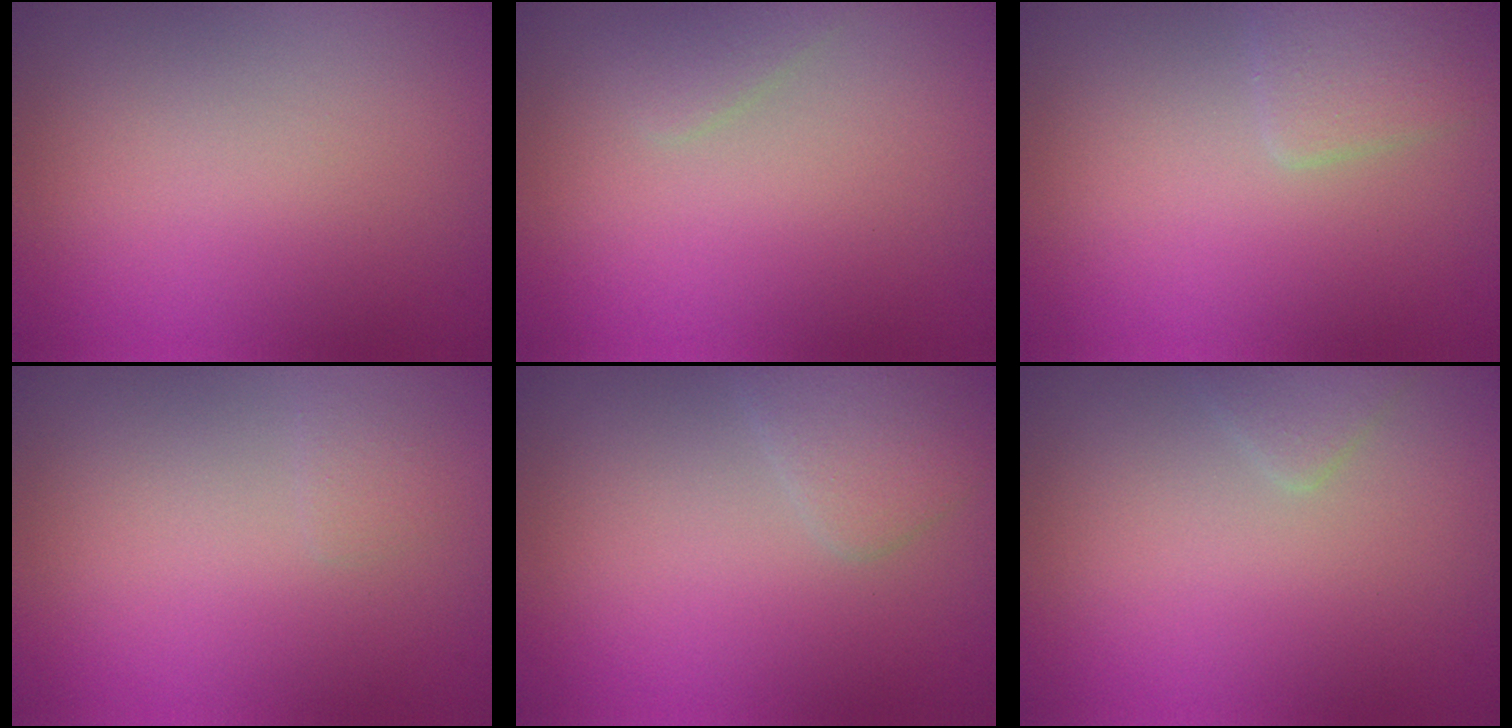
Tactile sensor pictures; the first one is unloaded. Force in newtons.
{"total": 0.9, "press": 0.9, "slide": 0.1}
{"total": 2.1, "press": 2.1, "slide": 0.1}
{"total": 0.6, "press": 0.6, "slide": 0.1}
{"total": 2.0, "press": 2.0, "slide": 0.0}
{"total": 1.3, "press": 1.3, "slide": 0.0}